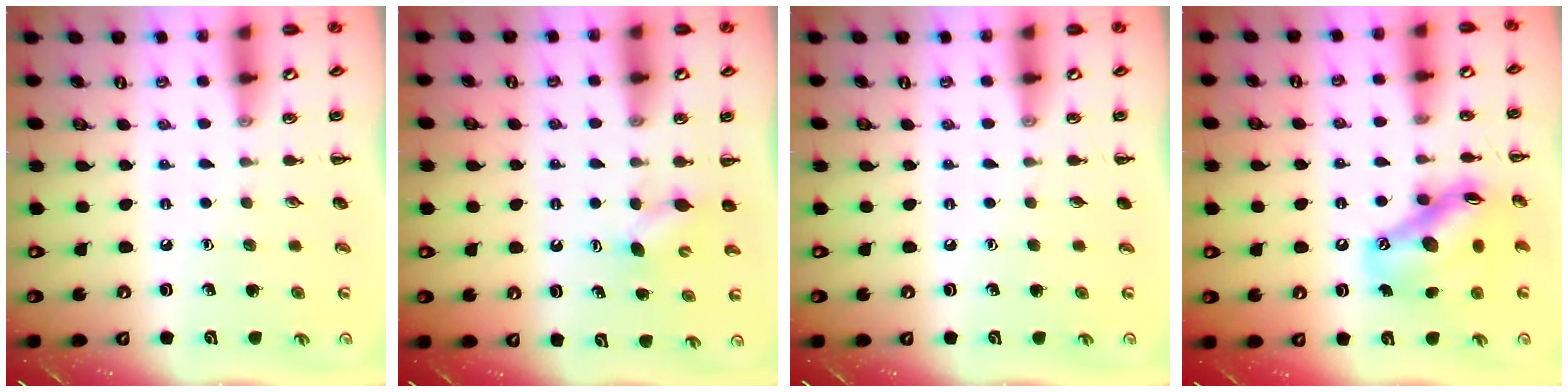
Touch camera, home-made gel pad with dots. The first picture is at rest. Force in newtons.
{"total": 3.5, "press": 3.4, "slide": 1.0}
{"total": 0.0}
{"total": 15.3, "press": 14.9, "slide": 3.4}